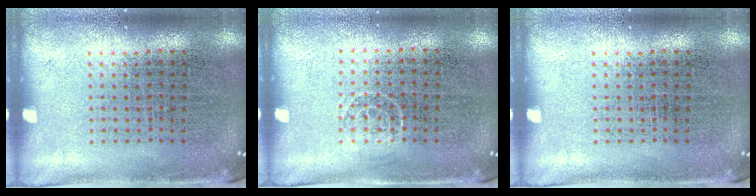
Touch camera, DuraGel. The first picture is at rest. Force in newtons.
{"total": 0.7, "press": 0.4, "slide": 0.5}
{"total": 0.0}